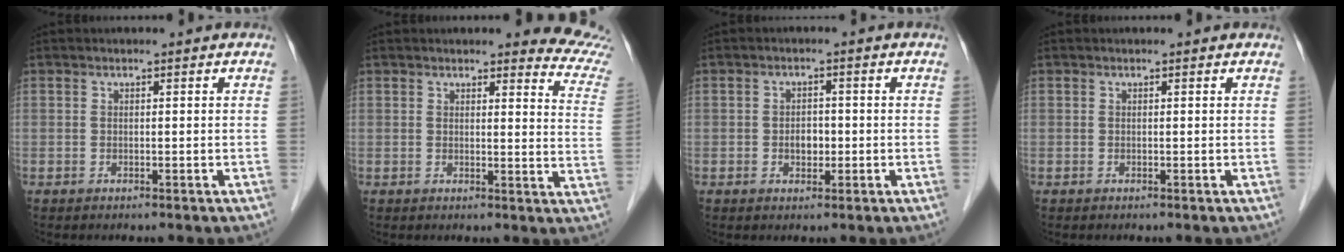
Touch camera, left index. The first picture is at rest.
{"total": 8.3, "force": [8.2, 0.3, 1.3], "torque": [0.005, -0.070, 0.057]}
{"total": 2.4, "force": [-0.5, 1.7, 1.7], "torque": [-0.025, 0.006, -0.005]}
{"total": 0.0}